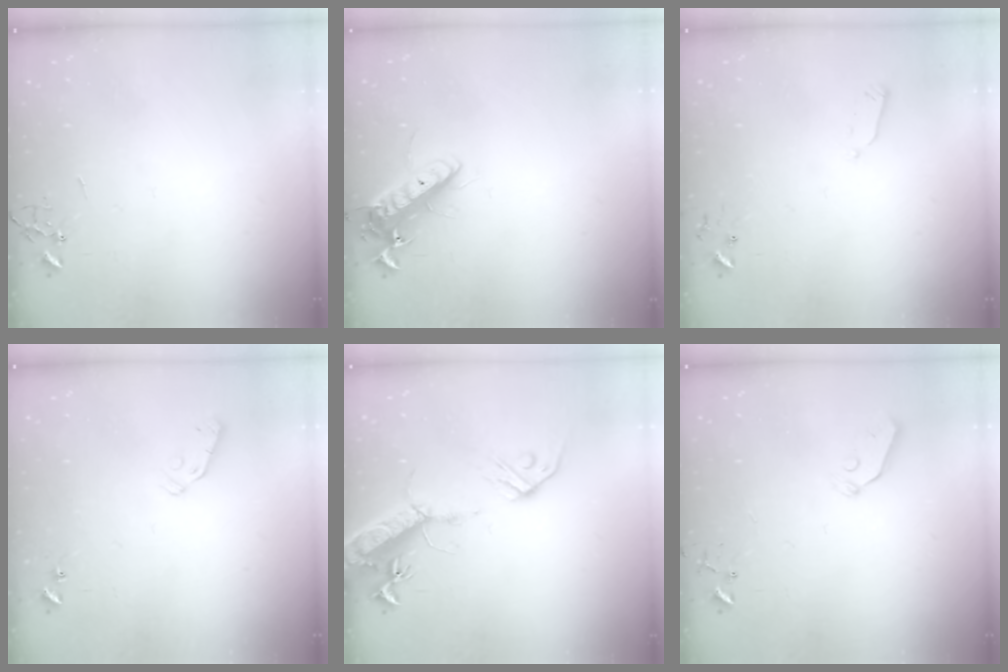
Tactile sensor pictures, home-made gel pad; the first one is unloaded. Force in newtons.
{"total": 14.1, "press": 13.9, "slide": 2.6}
{"total": 3.7, "press": 3.6, "slide": 0.8}
{"total": 5.9, "press": 5.9, "slide": 0.6}
{"total": 16.9, "press": 16.5, "slide": 3.8}
{"total": 3.8, "press": 3.8, "slide": 0.3}